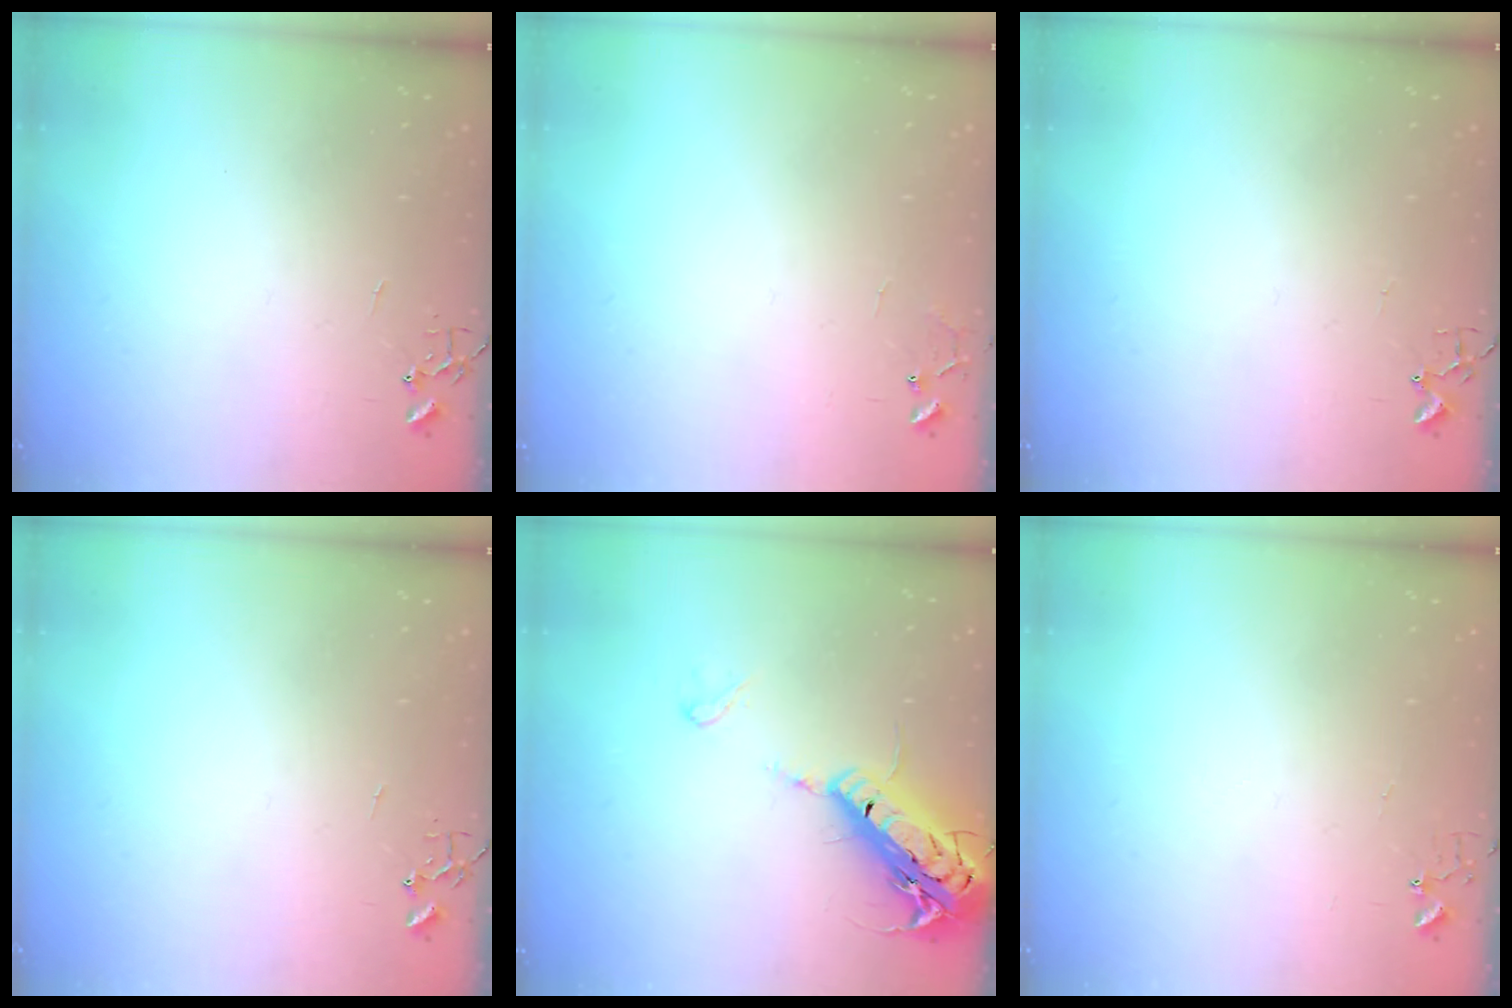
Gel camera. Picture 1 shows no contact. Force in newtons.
{"total": 6.6, "press": 6.6, "slide": 0.5}
{"total": 3.3, "press": 3.3, "slide": 0.5}
{"total": 0.0}
{"total": 20.3, "press": 19.9, "slide": 3.9}
{"total": 3.9, "press": 3.9, "slide": 0.3}